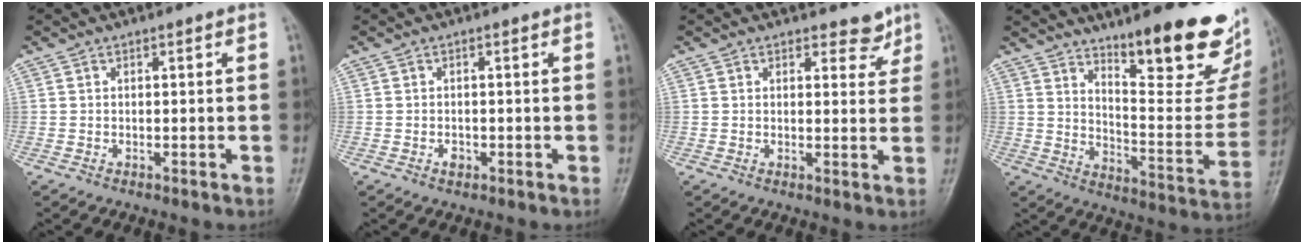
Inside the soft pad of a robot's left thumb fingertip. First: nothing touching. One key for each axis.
{"total": 1.2, "fx": -0.5, "fy": 0.9, "fz": 0.7, "tx": -0.008, "ty": 0.002, "tz": -0.007}
{"total": 3.1, "fx": 2.5, "fy": 1.6, "fz": 0.9, "tx": 0.010, "ty": -0.018, "tz": 0.031}
{"total": 24.6, "fx": 15.9, "fy": 6.5, "fz": 17.7, "tx": -0.204, "ty": -0.099, "tz": 0.232}